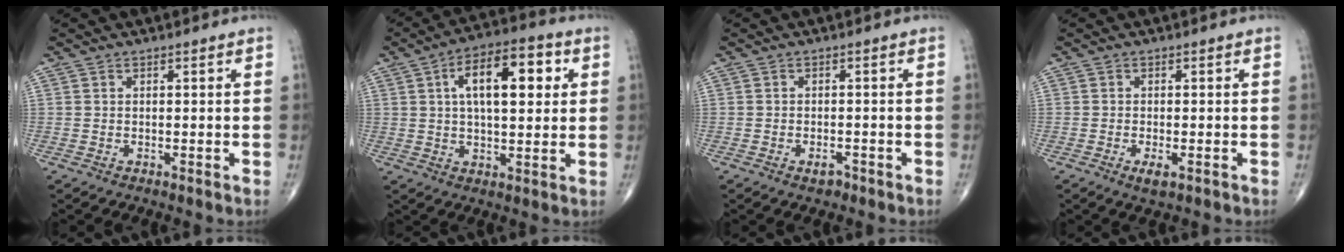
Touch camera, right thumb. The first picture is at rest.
{"total": 14.3, "force": [3.8, 6.5, 12.1], "torque": [-0.172, 0.013, 0.055]}
{"total": 1.8, "force": [-1.1, 0.9, 1.0], "torque": [-0.016, 0.004, -0.017]}
{"total": 2.3, "force": [-1.0, 0.8, 1.9], "torque": [-0.034, -0.003, -0.019]}